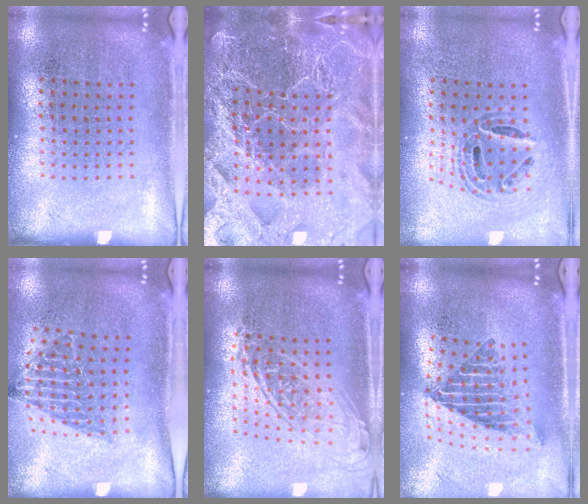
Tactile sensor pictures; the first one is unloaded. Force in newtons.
{"total": 6.3, "press": 5.4, "slide": 3.2}
{"total": 0.8, "press": 0.8, "slide": 0.1}
{"total": 1.3, "press": 1.1, "slide": 0.7}
{"total": 1.7, "press": 1.3, "slide": 1.1}
{"total": 2.2, "press": 1.6, "slide": 1.6}